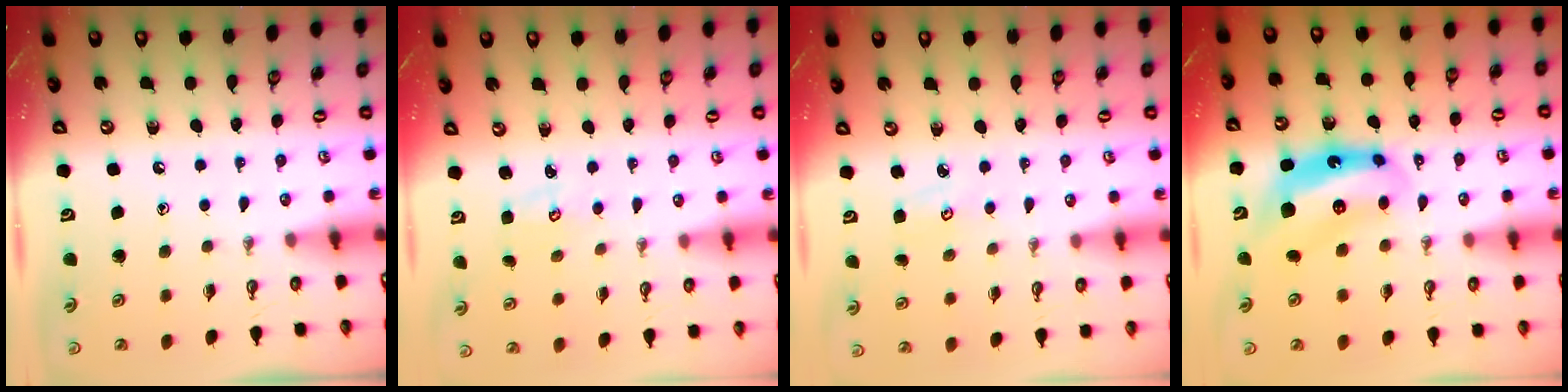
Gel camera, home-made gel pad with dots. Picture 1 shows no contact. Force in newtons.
{"total": 1.9, "press": 1.9, "slide": 0.2}
{"total": 2.8, "press": 2.8, "slide": 0.4}
{"total": 7.9, "press": 7.9, "slide": 0.8}